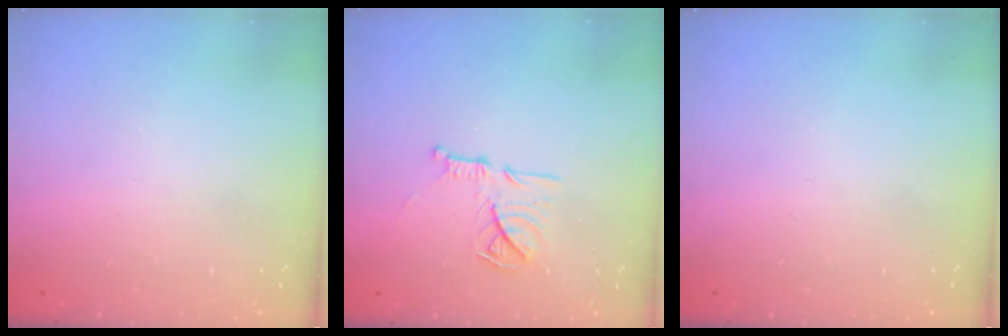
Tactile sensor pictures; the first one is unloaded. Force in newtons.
{"total": 12.5, "press": 12.5, "slide": 0.8}
{"total": 0.0}